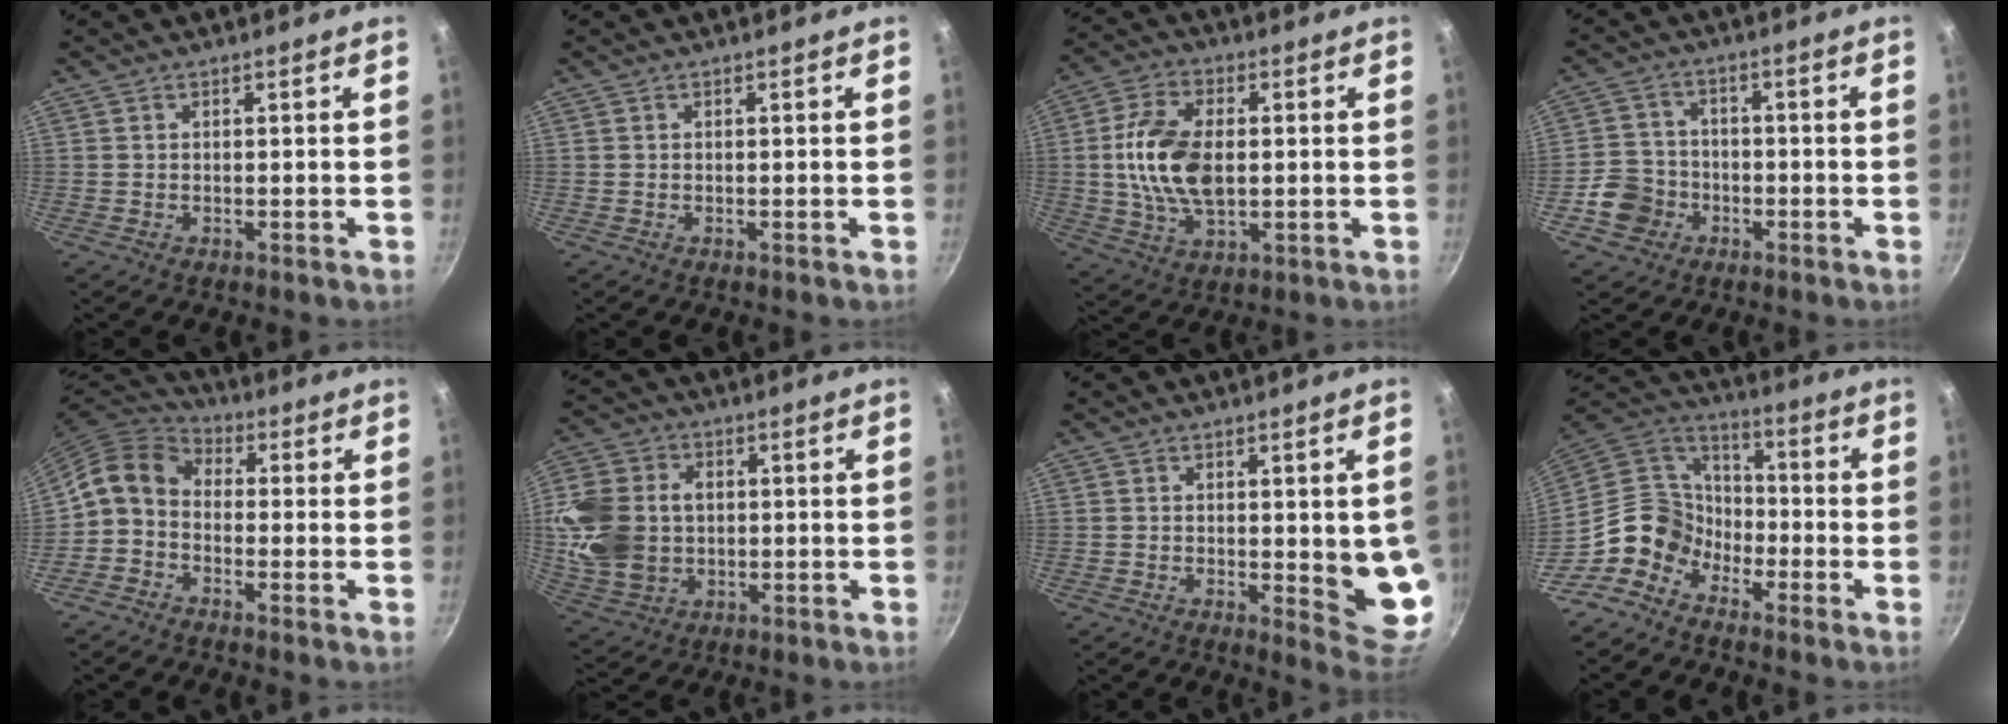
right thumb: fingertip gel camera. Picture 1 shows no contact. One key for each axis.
{"total": 0.0}
{"total": 13.6, "fx": 0.5, "fy": 7.9, "fz": 11.0, "tx": -0.201, "ty": 0.010, "tz": 0.006}
{"total": 7.5, "fx": -3.0, "fy": 6.5, "fz": 2.2, "tx": -0.020, "ty": 0.031, "tz": -0.062}
{"total": 8.4, "fx": -1.6, "fy": 6.5, "fz": 5.1, "tx": -0.089, "ty": 0.042, "tz": -0.056}
{"total": 15.1, "fx": 0.4, "fy": 11.8, "fz": 9.5, "tx": -0.178, "ty": 0.007, "tz": 0.013}
{"total": 9.2, "fx": -0.1, "fy": 2.8, "fz": 8.8, "tx": -0.079, "ty": -0.023, "tz": 0.001}
{"total": 10.9, "fx": -6.5, "fy": 8.1, "fz": 3.4, "tx": -0.021, "ty": 0.067, "tz": -0.155}